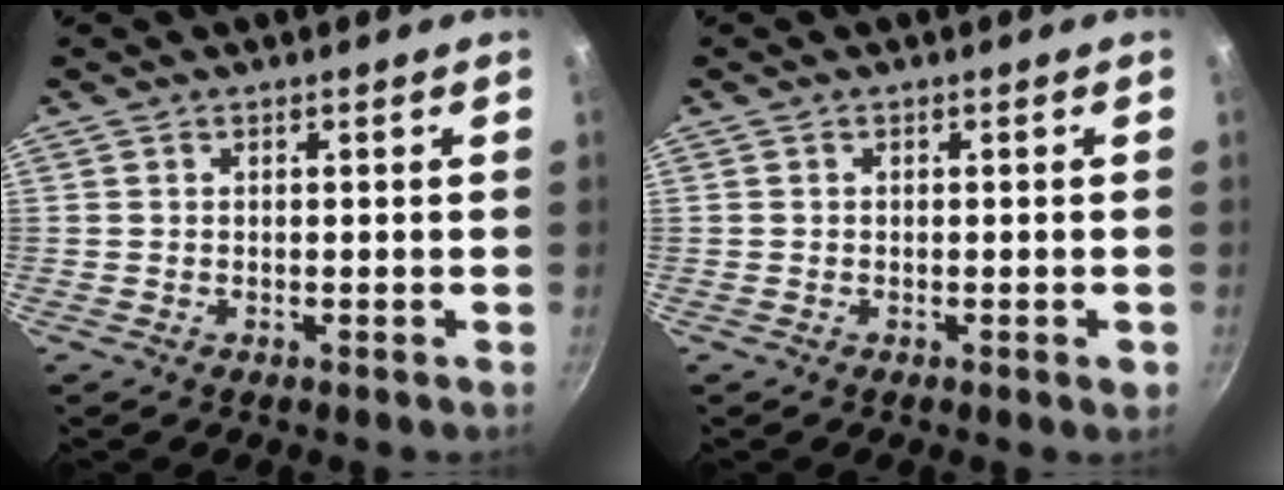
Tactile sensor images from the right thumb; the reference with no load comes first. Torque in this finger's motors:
{"motor_torque": [-0.26, 0.06, -0.26, 0.08, -0.02]}